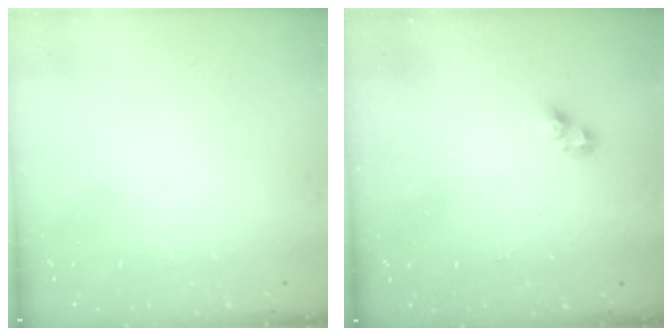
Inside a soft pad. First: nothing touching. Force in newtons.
{"total": 4.1, "press": 4.1, "slide": 0.5}